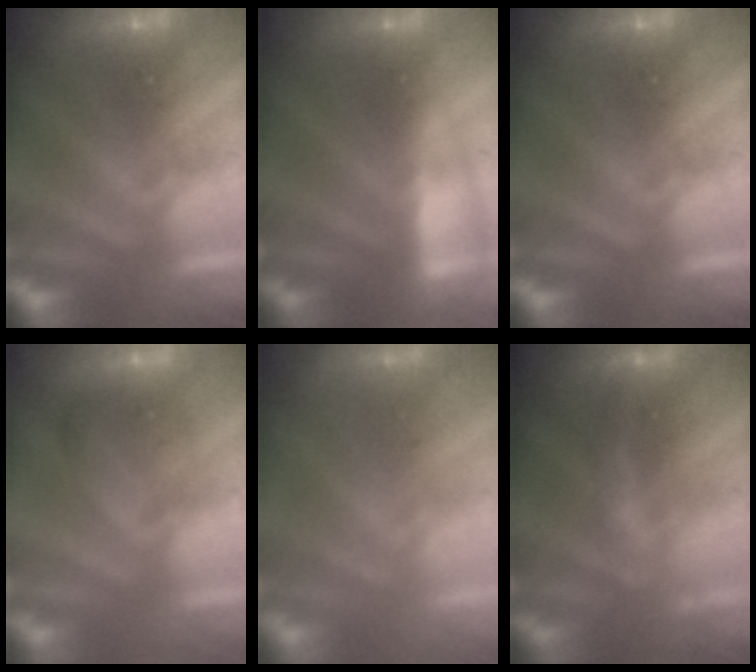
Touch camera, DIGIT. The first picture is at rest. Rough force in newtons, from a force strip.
{"total": 3.0}
{"total": 0.0}
{"total": 2.0}
{"total": 1.8}
{"total": 2.0}